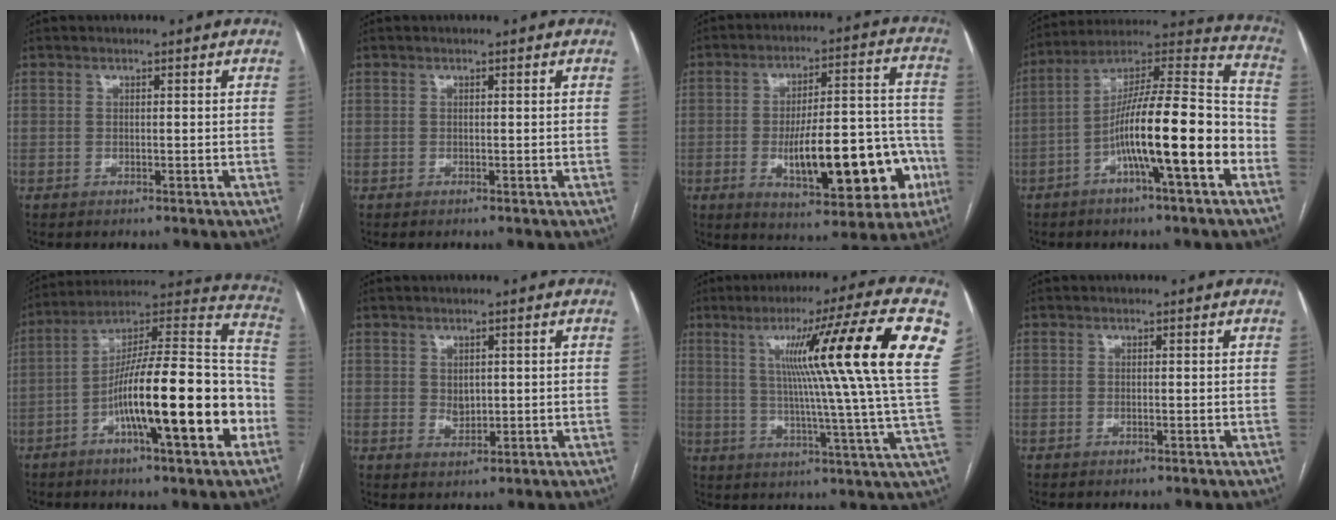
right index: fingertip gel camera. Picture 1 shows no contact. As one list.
[{"total": 0.0}, {"total": 18.7, "force": [-5.6, 6.1, 16.8], "torque": [-0.216, 0.028, -0.065]}, {"total": 18.1, "force": [-6.0, 1.8, 17.0], "torque": [-0.281, 0.016, -0.100]}, {"total": 22.5, "force": [-7.1, 3.2, 21.1], "torque": [-0.297, 0.017, -0.110]}, {"total": 2.3, "force": [0.4, 1.7, 1.6], "torque": [-0.028, -0.003, 0.012]}, {"total": 21.8, "force": [7.1, -2.2, 20.5], "torque": [-0.264, 0.012, 0.095]}, {"total": 0.0}]